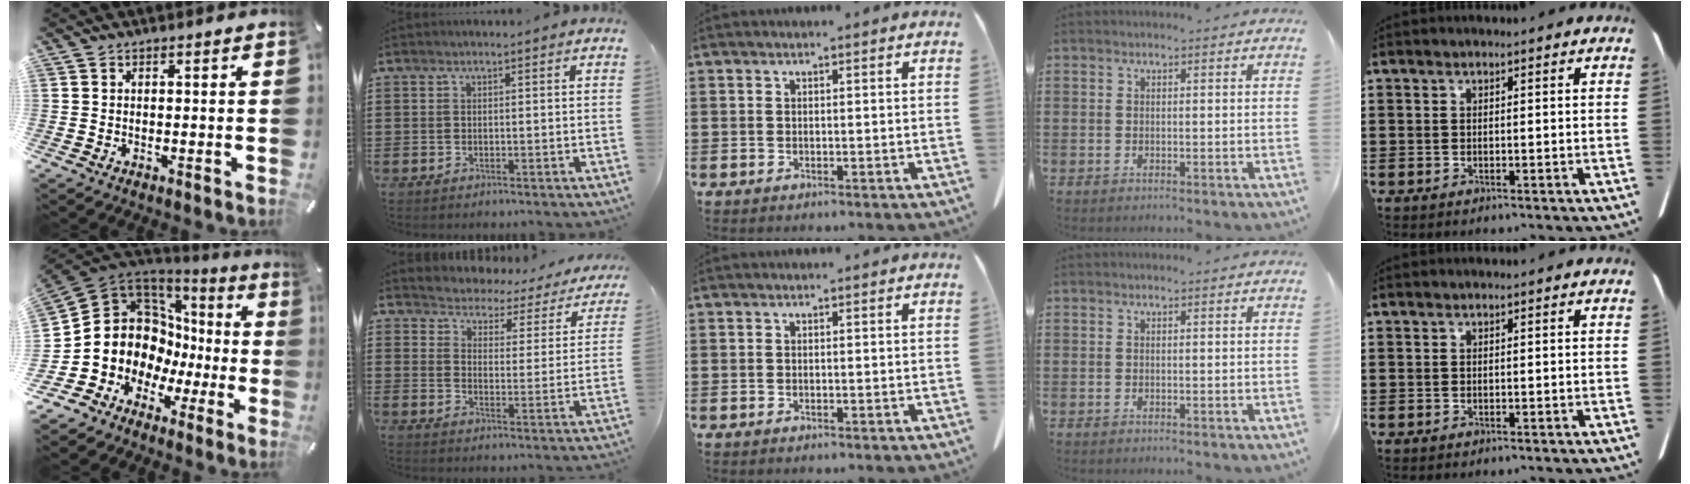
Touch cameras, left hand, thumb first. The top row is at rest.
{"thumb": {"total": 11.2, "force": [0.9, 10.5, 3.7], "torque": [-0.097, -0.059, 0.025]}, "index": {"total": 2.7, "force": [2.6, 0.5, -0.6], "torque": [-0.013, -0.030, 0.035]}}